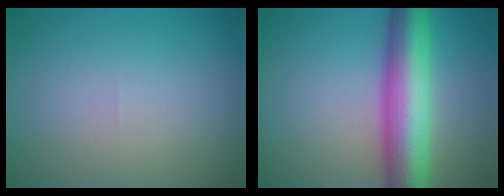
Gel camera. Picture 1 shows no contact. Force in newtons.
{"total": 9.7, "press": 9.7, "slide": 0.1}